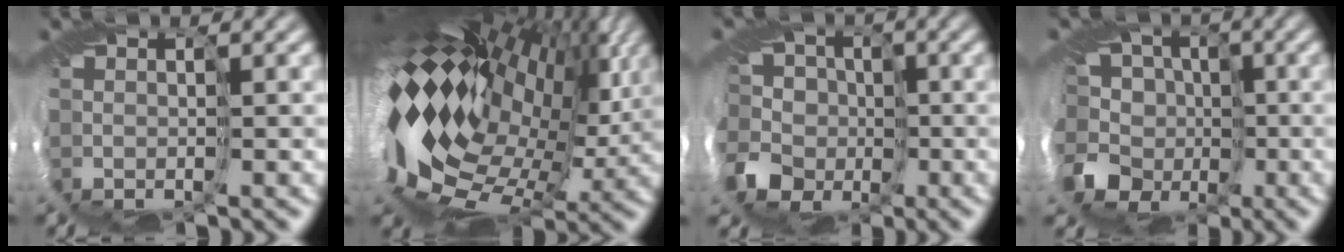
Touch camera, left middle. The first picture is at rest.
{"total": 18.9, "force": [4.5, 9.9, 15.4], "torque": [-0.280, -0.005, 0.069]}
{"total": 8.5, "force": [-2.0, 7.6, 3.1], "torque": [-0.079, 0.012, -0.077]}
{"total": 9.4, "force": [-1.9, 8.4, 3.8], "torque": [-0.096, 0.020, -0.068]}